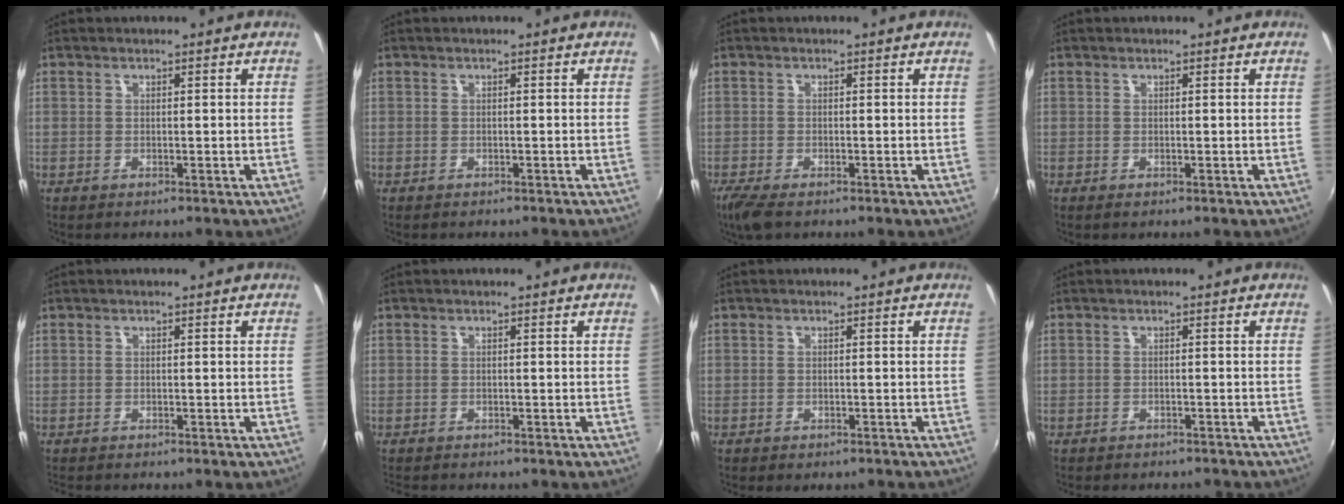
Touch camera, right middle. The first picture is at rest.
{"total": 0.7, "force": [-0.6, 0.3, 0.2], "torque": [-0.006, -0.002, -0.009]}
{"total": 4.1, "force": [-3.0, 1.2, 2.6], "torque": [-0.062, -0.018, -0.057]}
{"total": 0.0}
{"total": 1.3, "force": [-1.2, 0.3, 0.3], "torque": [-0.009, -0.008, -0.020]}
{"total": 2.0, "force": [-1.9, 0.5, 0.5], "torque": [-0.015, -0.013, -0.031]}
{"total": 1.5, "force": [-1.2, 0.7, 0.4], "torque": [-0.012, -0.004, -0.016]}
{"total": 3.9, "force": [-3.5, 1.3, 1.1], "torque": [-0.032, -0.006, -0.049]}